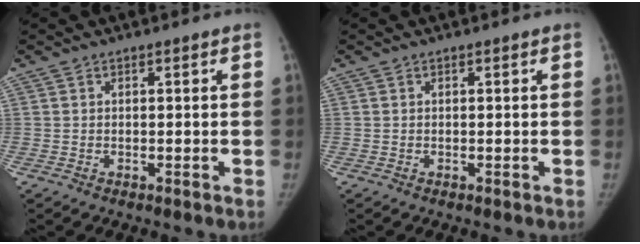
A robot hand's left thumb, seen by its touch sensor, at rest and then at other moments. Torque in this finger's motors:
{"motor_torque": [0.05, 0.00, 0.17, 0.13, 0.01]}